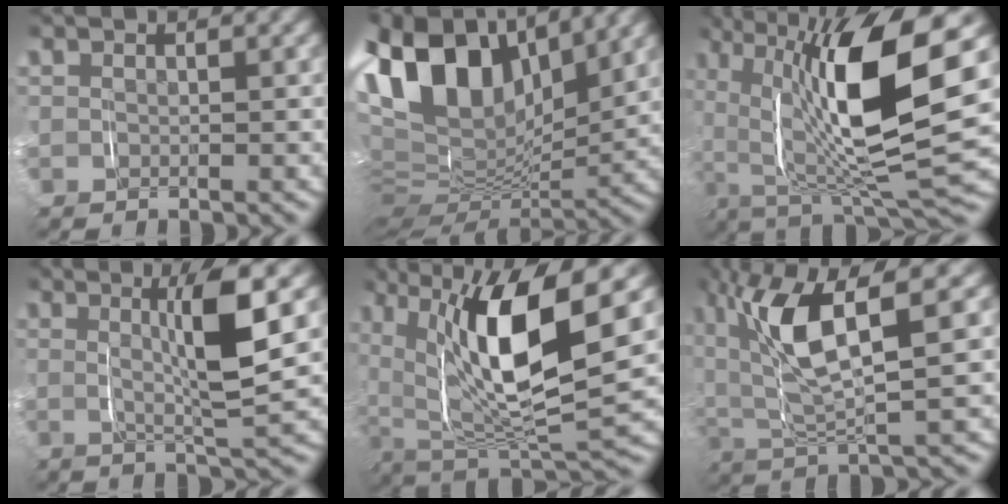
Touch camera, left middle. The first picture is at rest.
{"total": 17.9, "force": [5.4, 11.4, 12.7], "torque": [-0.259, 0.005, 0.077]}
{"total": 14.8, "force": [1.4, 5.2, 13.7], "torque": [-0.207, 0.013, 0.016]}
{"total": 5.2, "force": [1.1, 0.0, 5.1], "torque": [-0.091, -0.004, 0.014]}
{"total": 13.0, "force": [2.5, 5.8, 11.4], "torque": [-0.195, 0.006, 0.036]}
{"total": 7.4, "force": [2.0, 2.6, 6.7], "torque": [-0.147, 0.003, 0.030]}